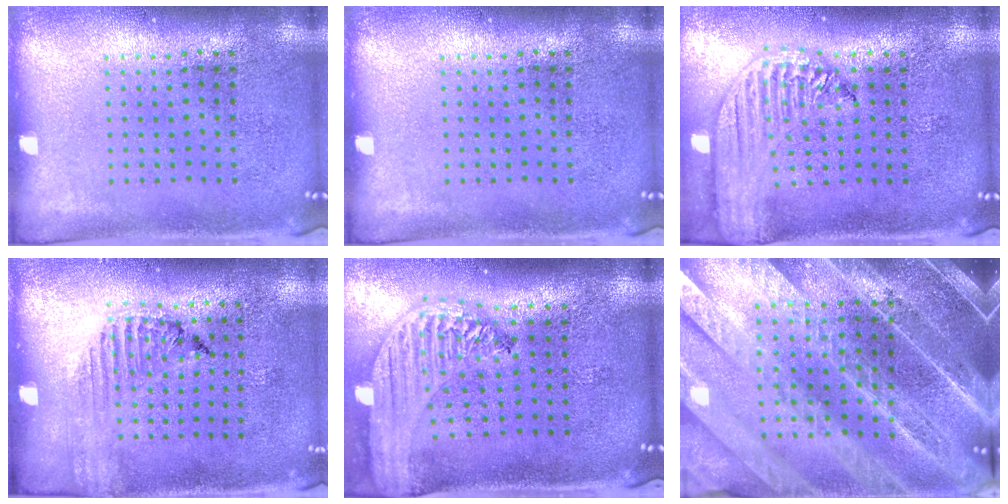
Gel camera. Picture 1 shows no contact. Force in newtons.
{"total": 0.0}
{"total": 2.5, "press": 2.1, "slide": 1.3}
{"total": 1.3, "press": 1.3, "slide": 0.2}
{"total": 2.5, "press": 2.1, "slide": 1.3}
{"total": 5.4, "press": 4.6, "slide": 2.9}